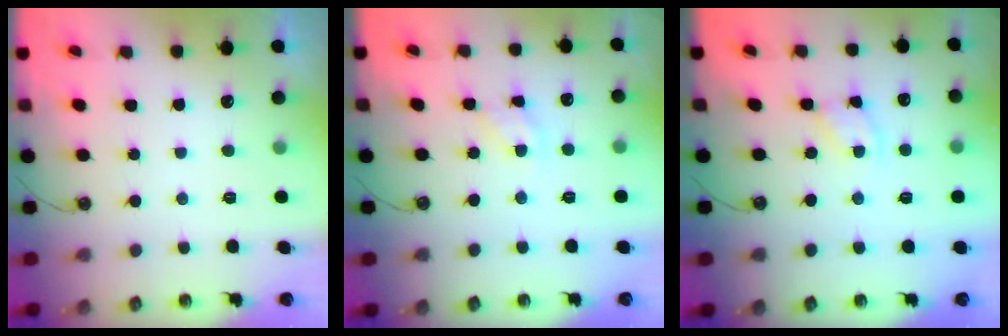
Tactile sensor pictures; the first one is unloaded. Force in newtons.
{"total": 7.3, "press": 7.3, "slide": 0.4}
{"total": 2.9, "press": 2.9, "slide": 0.1}